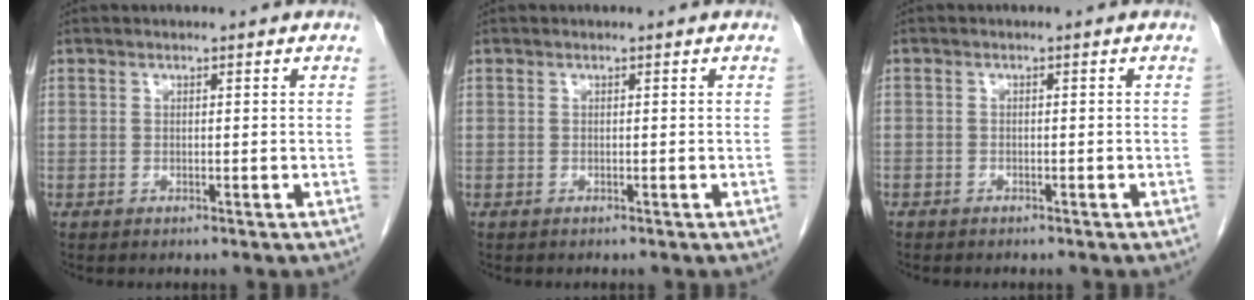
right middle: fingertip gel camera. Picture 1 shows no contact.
{"total": 0.0}
{"total": 1.1, "force": [-0.9, 0.7, 0.2], "torque": [-0.010, 0.002, -0.014]}